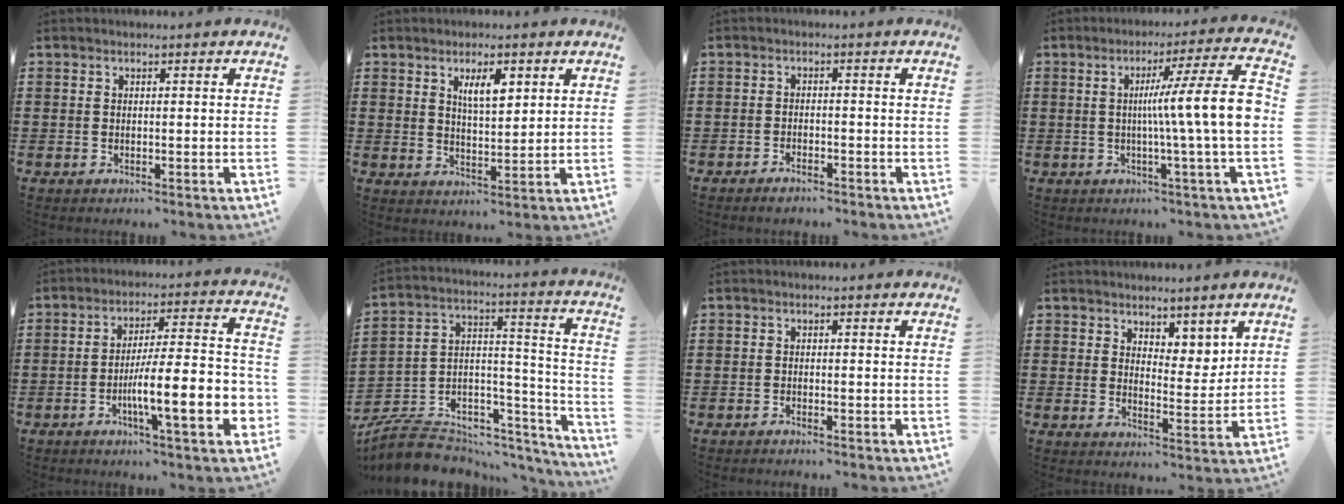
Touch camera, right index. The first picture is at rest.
{"total": 4.2, "force": [2.1, 1.4, 3.4], "torque": [-0.064, 0.003, 0.034]}
{"total": 1.7, "force": [-1.6, 0.3, 0.3], "torque": [-0.011, 0.002, -0.033]}
{"total": 12.3, "force": [0.4, 0.2, 12.3], "torque": [-0.204, -0.011, 0.000]}
{"total": 12.5, "force": [-4.3, 2.3, 11.5], "torque": [-0.187, -0.014, -0.079]}
{"total": 6.8, "force": [-5.5, 3.7, 1.4], "torque": [-0.033, -0.002, -0.101]}
{"total": 0.8, "force": [-0.8, 0.0, 0.1], "torque": [-0.005, 0.000, -0.016]}
{"total": 4.4, "force": [3.6, 2.5, 0.4], "torque": [-0.016, -0.007, 0.065]}